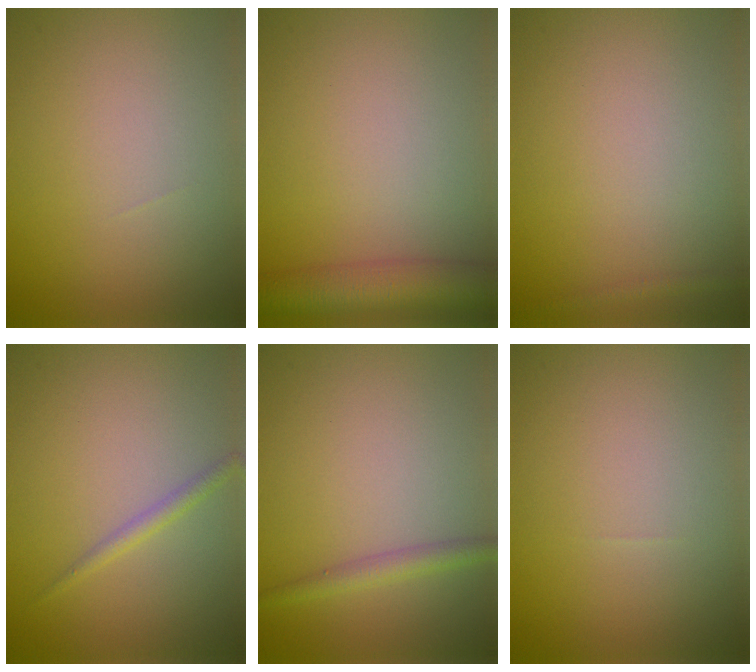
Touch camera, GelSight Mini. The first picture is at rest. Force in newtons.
{"total": 5.6, "press": 5.6, "slide": 0.3}
{"total": 0.8, "press": 0.8, "slide": 0.0}
{"total": 1.3, "press": 1.3, "slide": 0.1}
{"total": 2.0, "press": 2.0, "slide": 0.0}
{"total": 0.0}